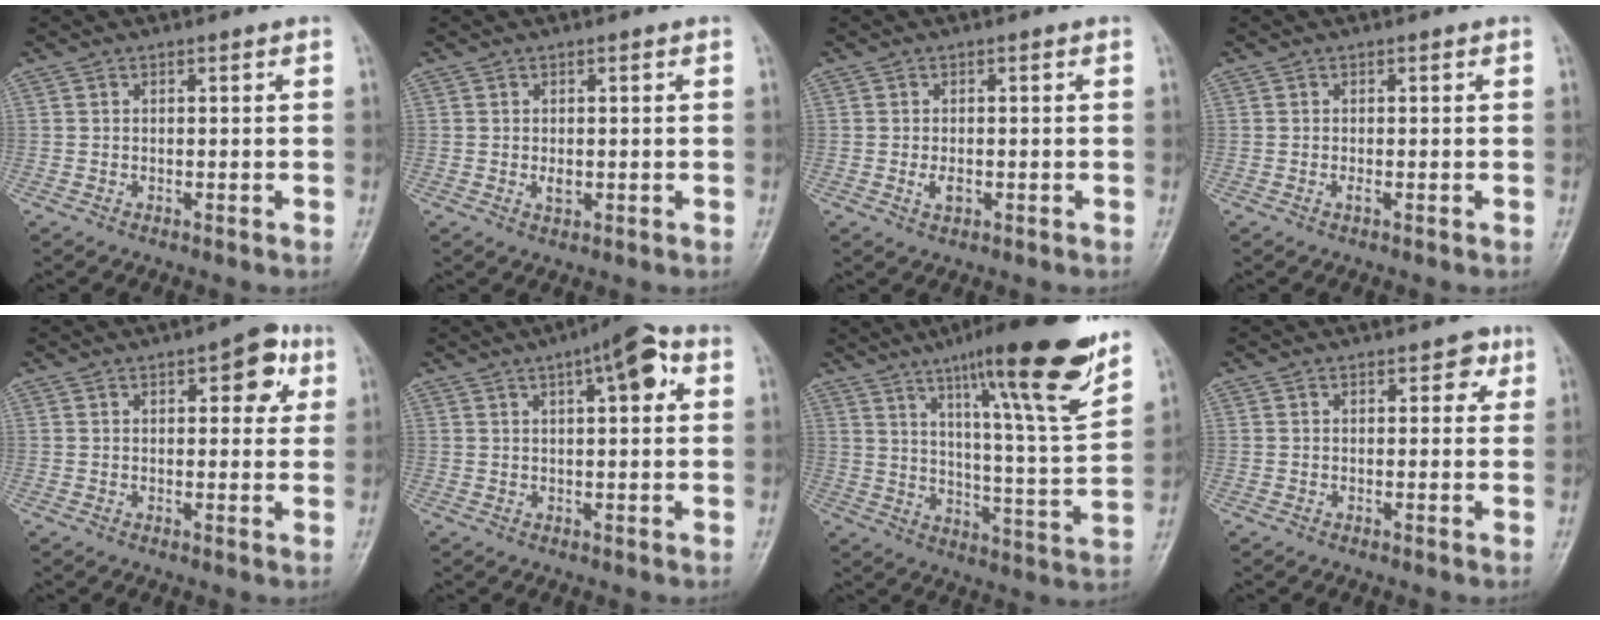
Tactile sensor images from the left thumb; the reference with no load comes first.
{"total": 2.0, "force": [-0.1, 1.1, 1.7], "torque": [-0.023, -0.003, 0.000]}
{"total": 2.3, "force": [-0.5, 1.2, 1.8], "torque": [-0.034, 0.000, -0.009]}
{"total": 0.9, "force": [-0.2, 0.1, 0.8], "torque": [-0.014, 0.001, -0.002]}
{"total": 7.0, "force": [2.9, 3.3, 5.5], "torque": [-0.038, -0.003, 0.027]}
{"total": 8.6, "force": [3.2, 2.8, 7.4], "torque": [-0.093, 0.011, 0.039]}
{"total": 22.1, "force": [14.5, 2.4, 16.6], "torque": [-0.223, -0.065, 0.221]}
{"total": 2.7, "force": [1.2, 1.7, 1.7], "torque": [0.000, 0.000, 0.010]}